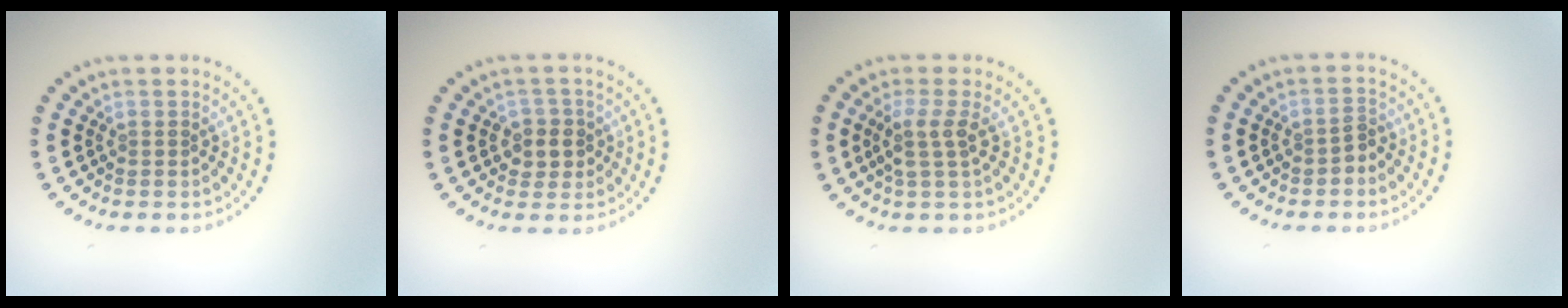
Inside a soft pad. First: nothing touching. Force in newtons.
{"total": 2.3, "press": 2.1, "slide": 1.0}
{"total": 2.4, "press": 1.9, "slide": 1.5}
{"total": 1.3, "press": 1.1, "slide": 0.7}